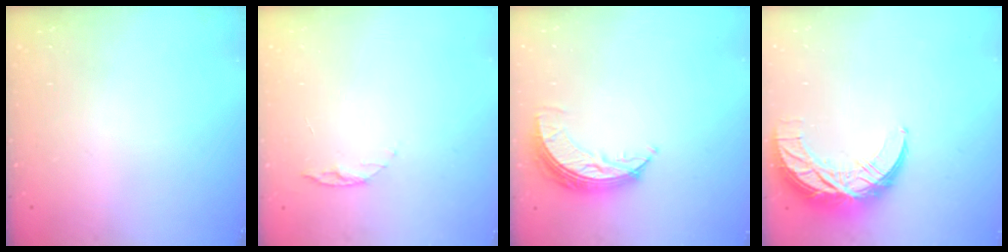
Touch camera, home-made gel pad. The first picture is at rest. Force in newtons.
{"total": 4.9, "press": 4.8, "slide": 0.5}
{"total": 8.4, "press": 8.4, "slide": 0.7}
{"total": 11.8, "press": 11.8, "slide": 0.8}